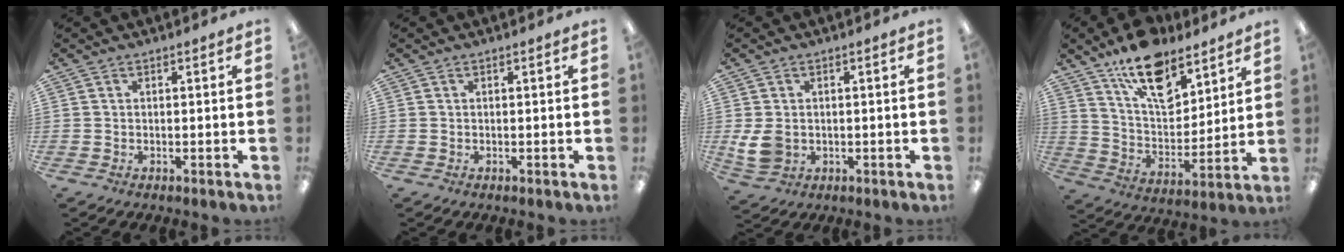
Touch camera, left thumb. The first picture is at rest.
{"total": 0.0}
{"total": 6.0, "force": [0.4, 4.8, 3.6], "torque": [-0.077, 0.003, 0.010]}
{"total": 16.4, "force": [11.7, 7.7, 8.6], "torque": [-0.137, -0.066, 0.206]}